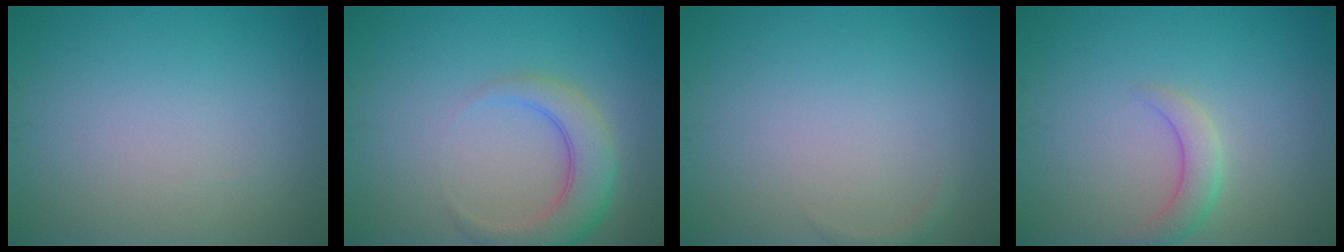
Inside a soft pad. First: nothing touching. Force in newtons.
{"total": 4.4, "press": 4.4, "slide": 0.4}
{"total": 0.6, "press": 0.6, "slide": 0.1}
{"total": 2.3, "press": 2.2, "slide": 0.1}